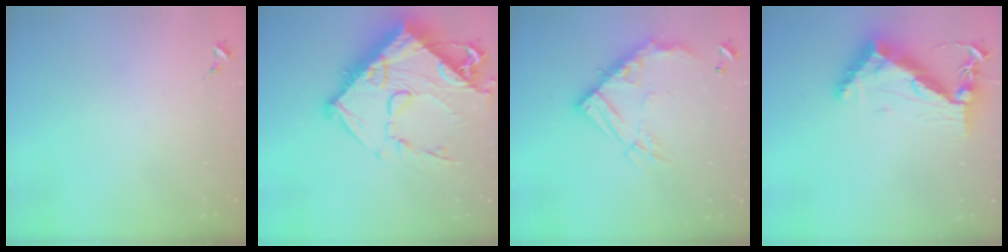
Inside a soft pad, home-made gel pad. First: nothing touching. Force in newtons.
{"total": 25.7, "press": 25.6, "slide": 2.6}
{"total": 17.2, "press": 17.1, "slide": 1.7}
{"total": 13.5, "press": 13.4, "slide": 1.2}